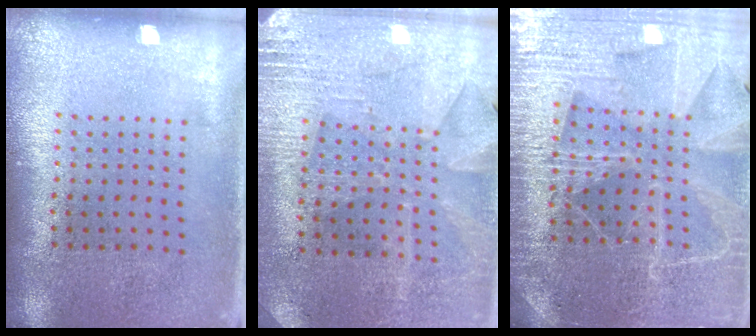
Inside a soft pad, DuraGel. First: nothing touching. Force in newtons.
{"total": 2.8, "press": 2.7, "slide": 0.7}
{"total": 4.5, "press": 4.2, "slide": 1.7}